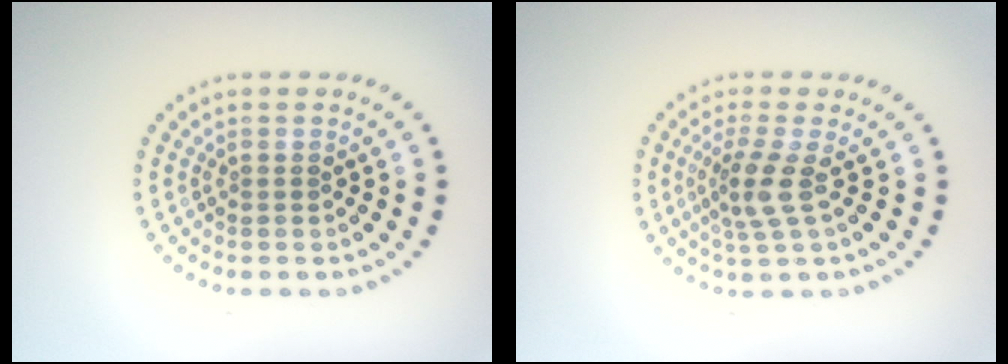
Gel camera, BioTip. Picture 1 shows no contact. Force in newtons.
{"total": 2.9, "press": 2.2, "slide": 1.8}